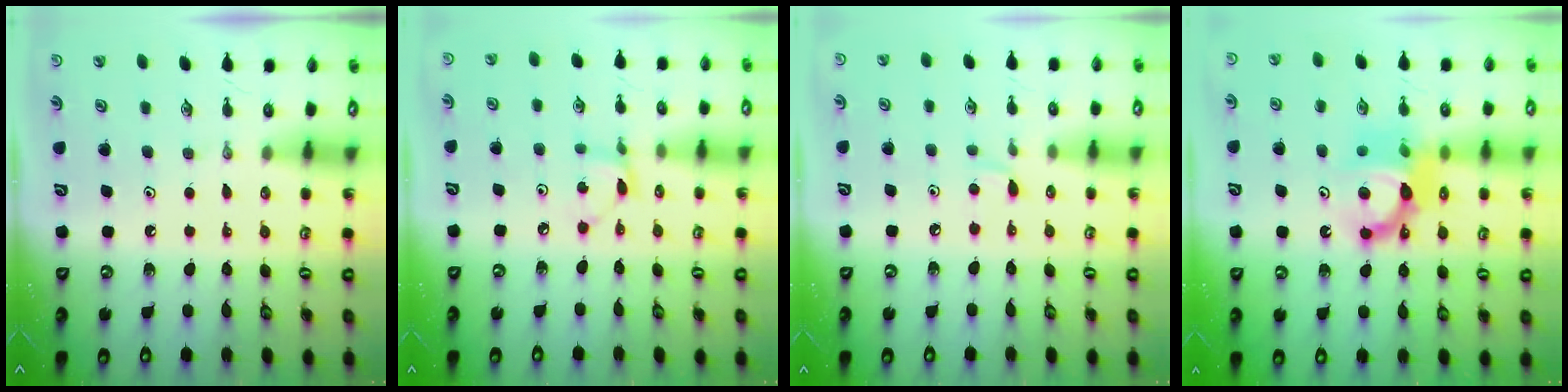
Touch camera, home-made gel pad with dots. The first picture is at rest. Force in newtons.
{"total": 2.6, "press": 2.6, "slide": 0.3}
{"total": 4.7, "press": 4.7, "slide": 0.6}
{"total": 11.4, "press": 11.3, "slide": 1.5}